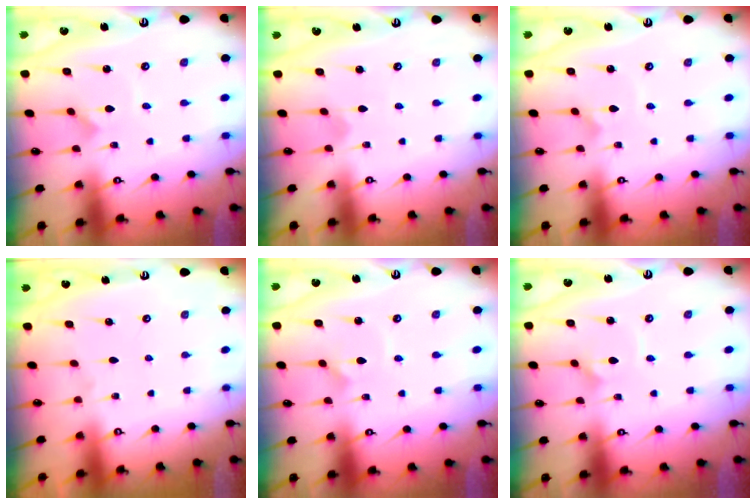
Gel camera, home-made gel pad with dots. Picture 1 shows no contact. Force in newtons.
{"total": 0.0}
{"total": 0.9, "press": 0.9, "slide": 0.0}
{"total": 0.0}
{"total": 2.1, "press": 2.1, "slide": 0.5}
{"total": 2.1, "press": 2.1, "slide": 0.1}